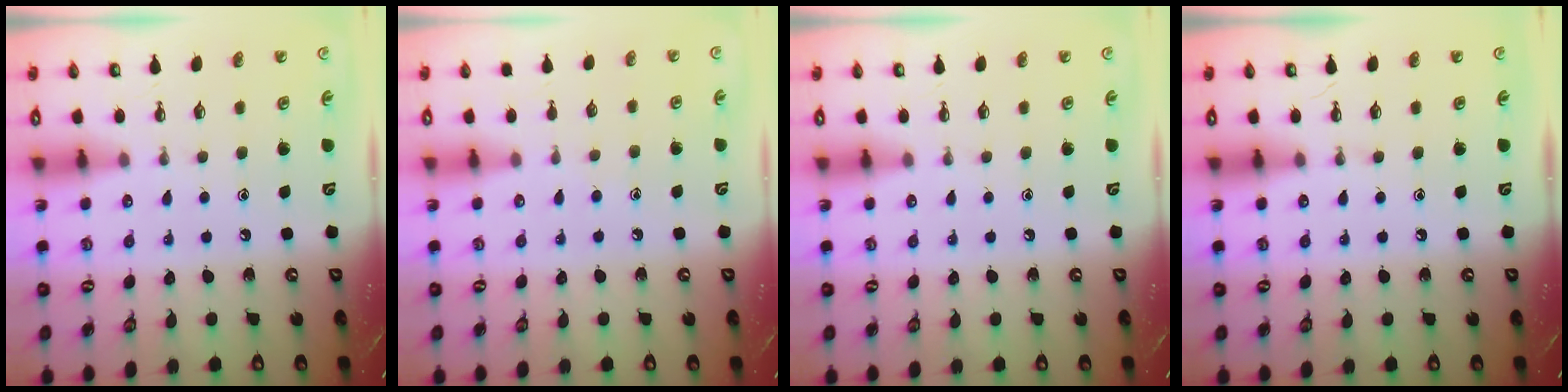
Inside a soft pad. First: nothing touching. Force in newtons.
{"total": 4.0, "press": 4.0, "slide": 0.4}
{"total": 0.0}
{"total": 0.0}